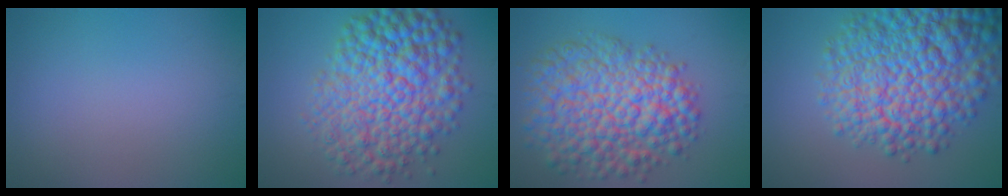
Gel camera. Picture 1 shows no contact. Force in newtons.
{"total": 11.0, "press": 11.0, "slide": 0.1}
{"total": 9.9, "press": 9.9, "slide": 0.3}
{"total": 13.4, "press": 13.4, "slide": 0.4}